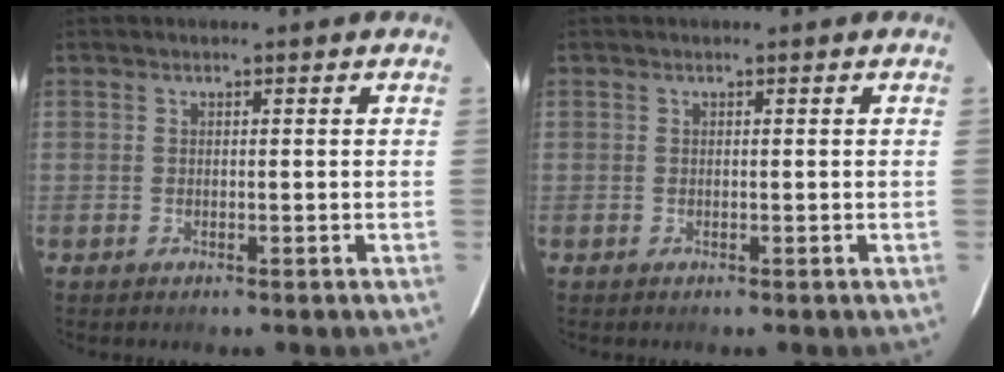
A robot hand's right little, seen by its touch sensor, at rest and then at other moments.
{"total": 0.0}